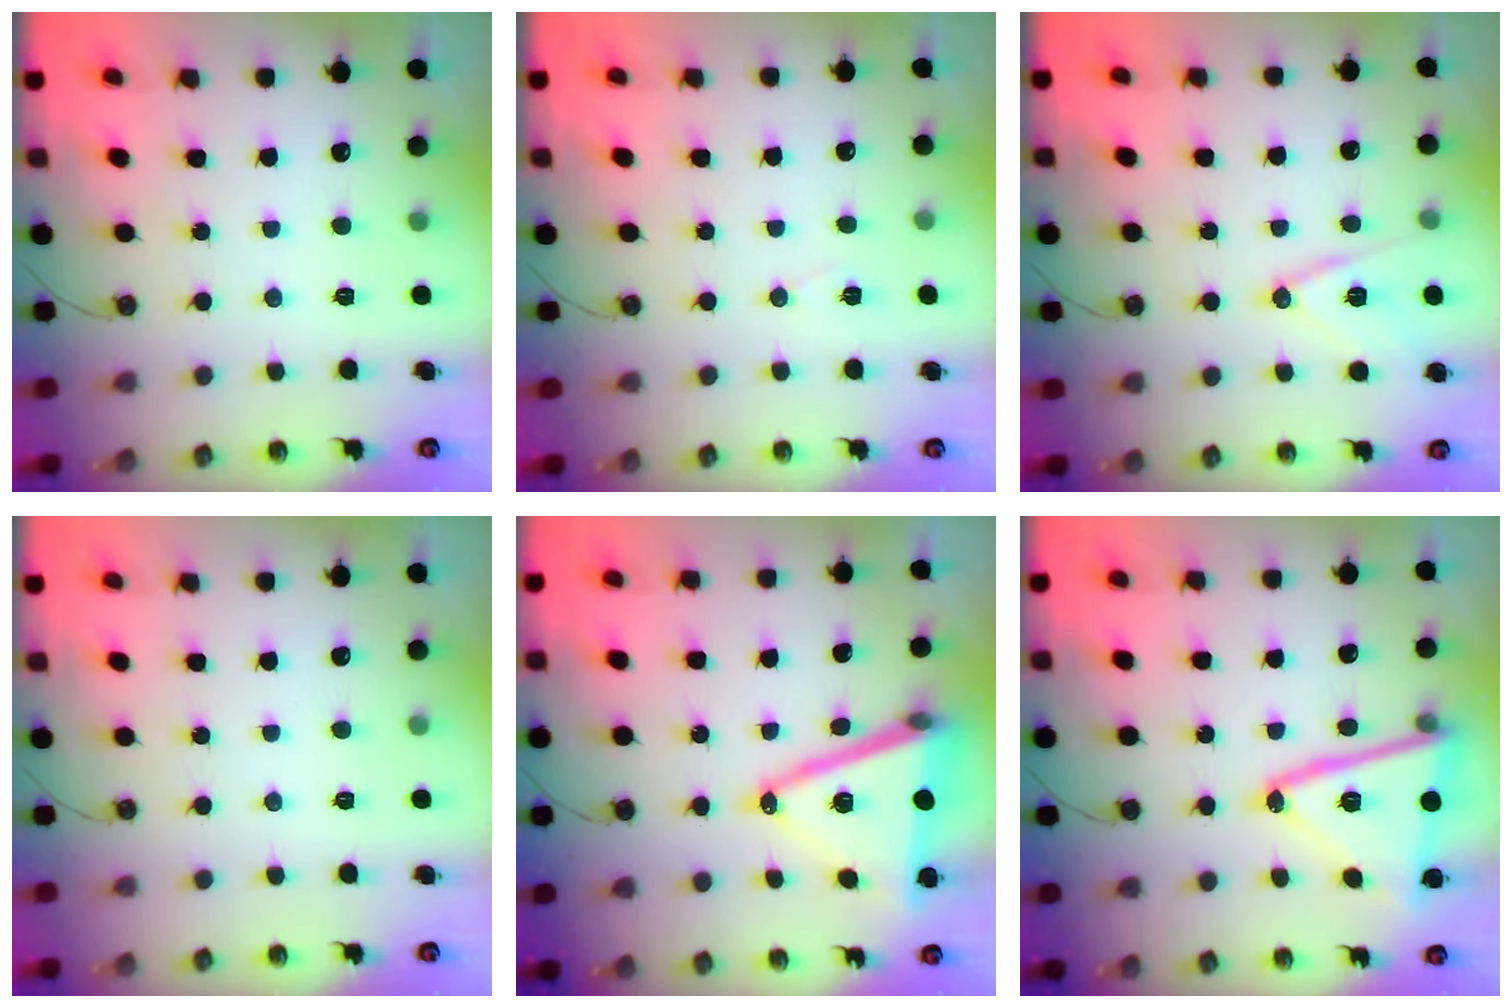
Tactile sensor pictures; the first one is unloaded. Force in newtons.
{"total": 5.3, "press": 2.9, "slide": 4.5}
{"total": 12.9, "press": 12.5, "slide": 3.1}
{"total": 0.0}
{"total": 18.6, "press": 18.2, "slide": 3.7}
{"total": 19.9, "press": 19.8, "slide": 1.5}